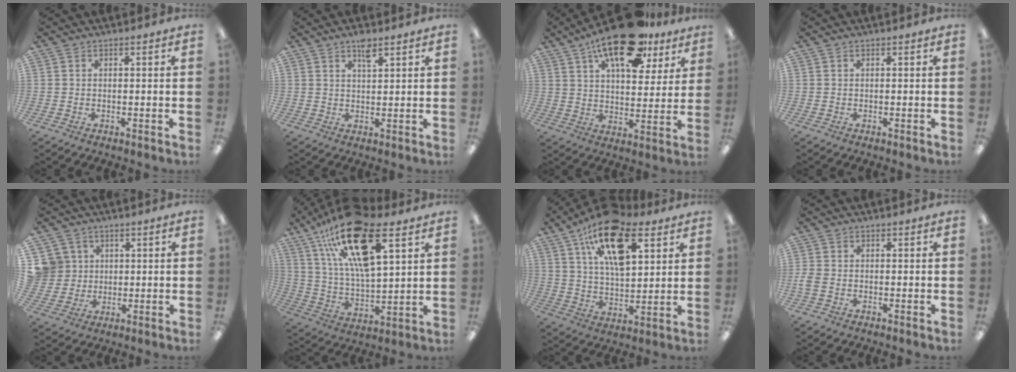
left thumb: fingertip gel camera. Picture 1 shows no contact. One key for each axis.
{"total": 3.9, "fx": 2.8, "fy": 1.1, "fz": 2.5, "tx": -0.041, "ty": -0.007, "tz": 0.047}
{"total": 19.2, "fx": 12.3, "fy": 8.1, "fz": 12.3, "tx": -0.194, "ty": -0.055, "tz": 0.204}
{"total": 0.0}
{"total": 6.9, "fx": 2.4, "fy": 6.5, "fz": 0.1, "tx": -0.017, "ty": 0.000, "tz": 0.051}
{"total": 24.0, "fx": 14.0, "fy": 8.8, "fz": 17.4, "tx": -0.319, "ty": -0.059, "tz": 0.235}
{"total": 19.9, "fx": 10.8, "fy": 9.7, "fz": 13.7, "tx": -0.229, "ty": -0.037, "tz": 0.186}
{"total": 1.8, "fx": -0.5, "fy": 1.2, "fz": 1.4, "tx": -0.031, "ty": 0.000, "tz": -0.009}